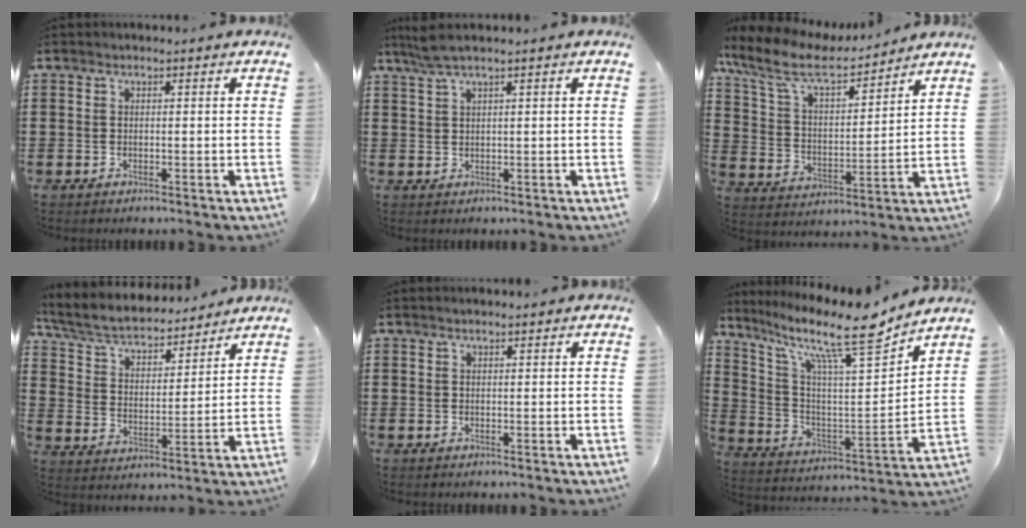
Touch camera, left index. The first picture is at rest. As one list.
[{"total": 2.8, "force": [1.7, 0.1, 2.2], "torque": [-0.046, 0.000, 0.030]}, {"total": 9.8, "force": [8.1, 2.8, 4.8], "torque": [-0.128, -0.035, 0.139]}, {"total": 5.4, "force": [4.8, 1.4, 2.1], "torque": [-0.064, -0.030, 0.077]}, {"total": 0.6, "force": [0.5, 0.0, 0.4], "torque": [-0.007, -0.002, 0.009]}, {"total": 13.3, "force": [9.9, 2.0, 8.6], "torque": [-0.188, -0.064, 0.157]}]